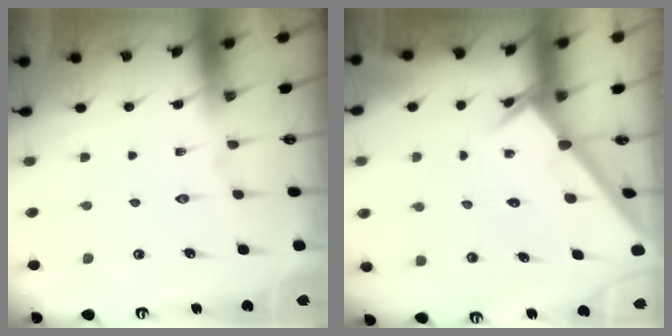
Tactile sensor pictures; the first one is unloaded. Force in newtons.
{"total": 2.6, "press": 2.6, "slide": 0.1}